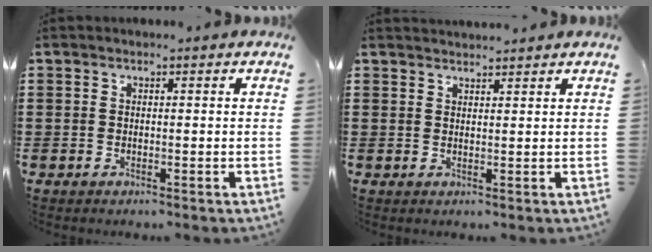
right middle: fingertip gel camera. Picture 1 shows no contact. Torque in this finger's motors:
{"motor_torque": [-0.14, -0.32, 0.05, 0.03]}